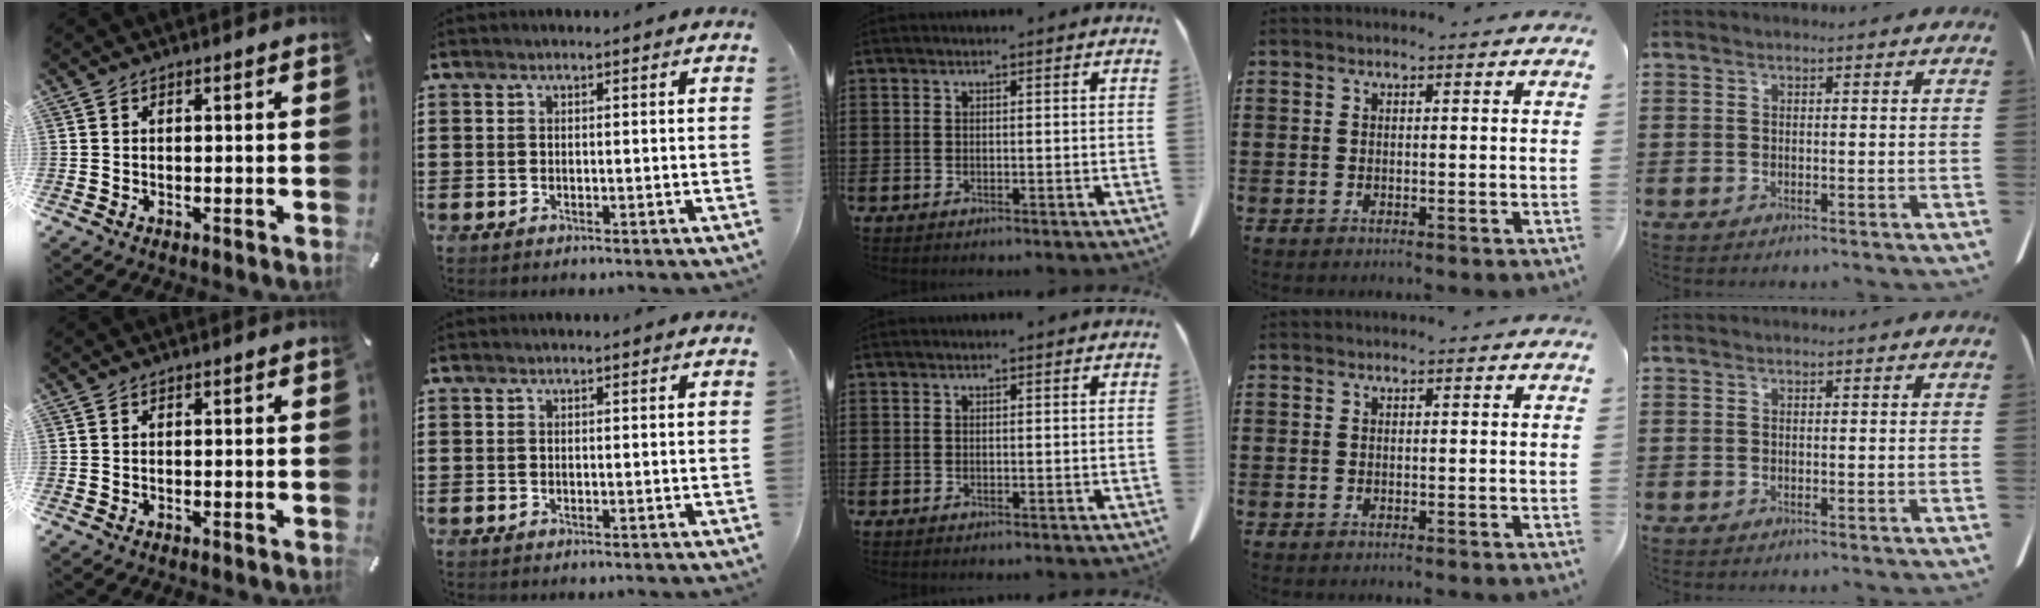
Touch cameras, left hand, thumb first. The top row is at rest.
{}